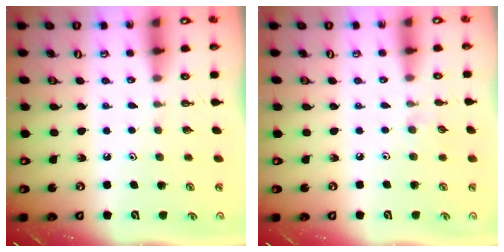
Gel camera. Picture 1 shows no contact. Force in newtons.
{"total": 1.9, "press": 1.8, "slide": 0.3}